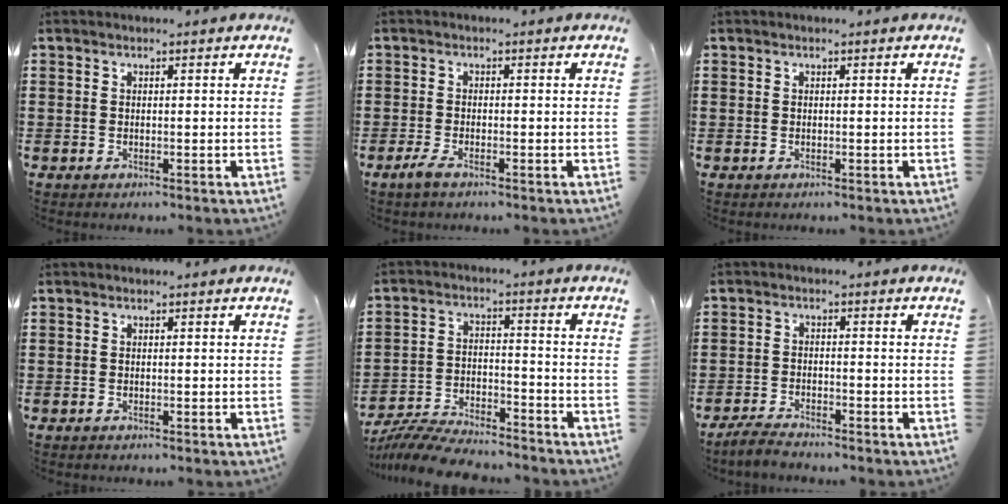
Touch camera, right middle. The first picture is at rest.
{"total": 1.8, "force": [-1.1, 0.4, 1.4], "torque": [-0.038, -0.004, -0.026]}
{"total": 0.0}
{"total": 0.0}
{"total": 7.2, "force": [-7.0, 0.9, 1.6], "torque": [-0.030, 0.013, -0.137]}
{"total": 2.9, "force": [-2.8, 0.4, 0.5], "torque": [-0.019, 0.004, -0.062]}